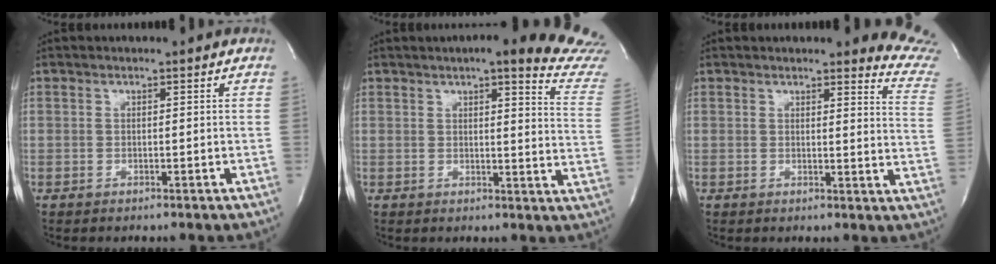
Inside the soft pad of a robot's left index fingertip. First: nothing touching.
{"total": 16.8, "force": [14.9, 0.6, 7.7], "torque": [-0.081, -0.073, 0.145]}
{"total": 9.2, "force": [9.1, 0.1, 1.1], "torque": [0.012, -0.104, 0.055]}